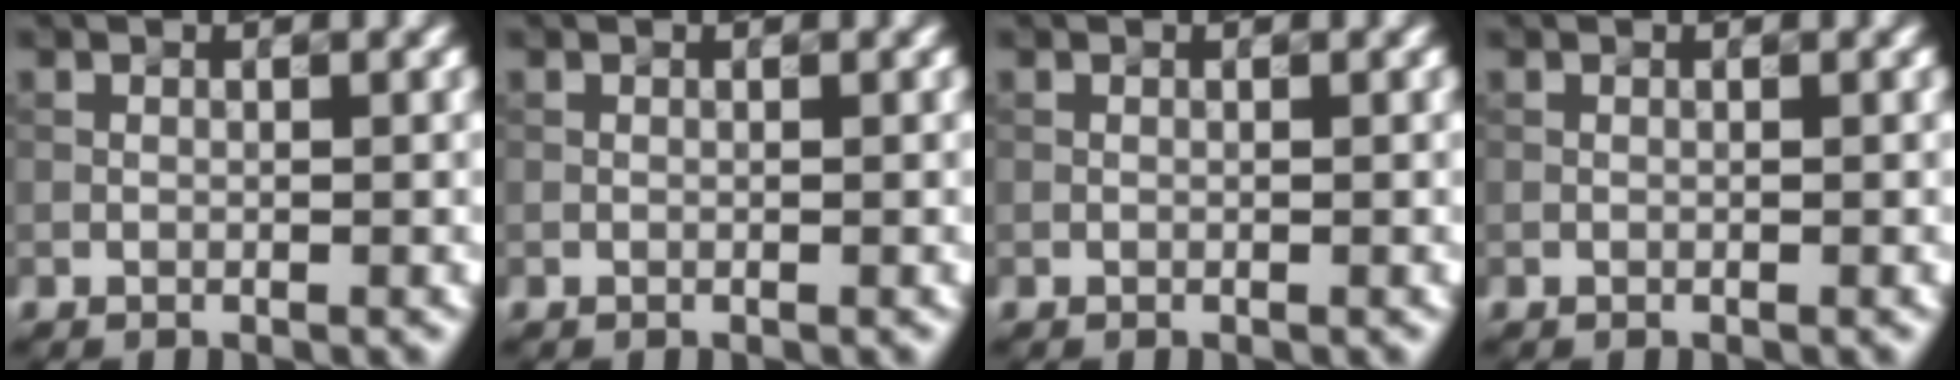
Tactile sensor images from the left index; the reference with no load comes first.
{"total": 0.0}
{"total": 0.0}
{"total": 0.0}